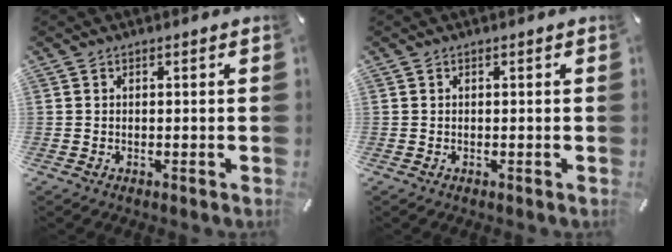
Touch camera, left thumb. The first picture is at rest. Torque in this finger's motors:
{"motor_torque": [-0.05, 0.05, -0.08, 0.08, 0.00]}